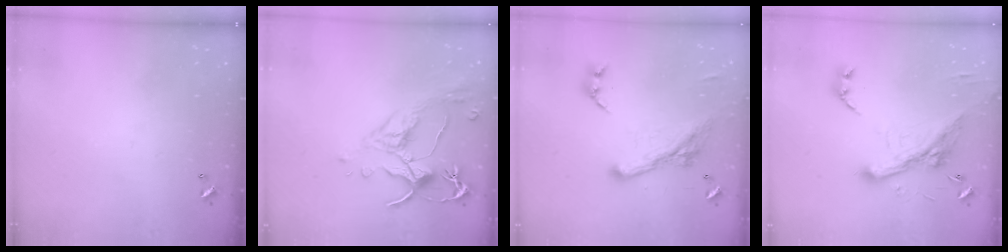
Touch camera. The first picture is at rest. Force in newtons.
{"total": 2.6, "press": 2.2, "slide": 1.3}
{"total": 5.6, "press": 5.3, "slide": 1.6}
{"total": 7.7, "press": 7.5, "slide": 2.0}